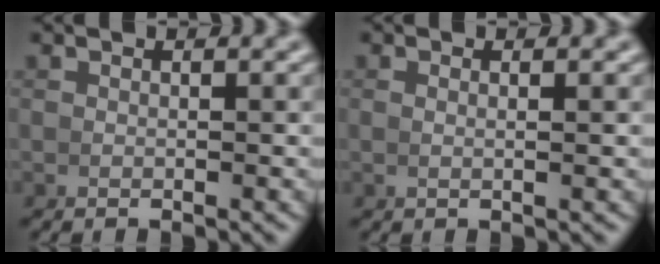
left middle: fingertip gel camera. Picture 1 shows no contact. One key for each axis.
{"total": 0.8, "fx": 0.3, "fy": -0.3, "fz": 0.6, "tx": -0.013, "ty": -0.002, "tz": 0.007}